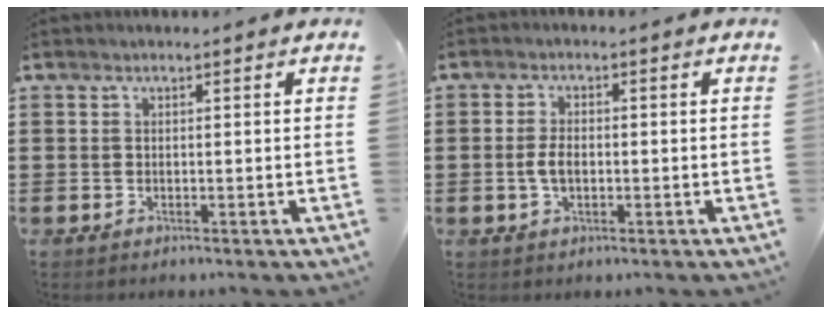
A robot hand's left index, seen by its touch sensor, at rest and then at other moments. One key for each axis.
{"total": 3.1, "fx": -0.3, "fy": 1.7, "fz": 2.6, "tx": -0.066, "ty": -0.002, "tz": -0.010}